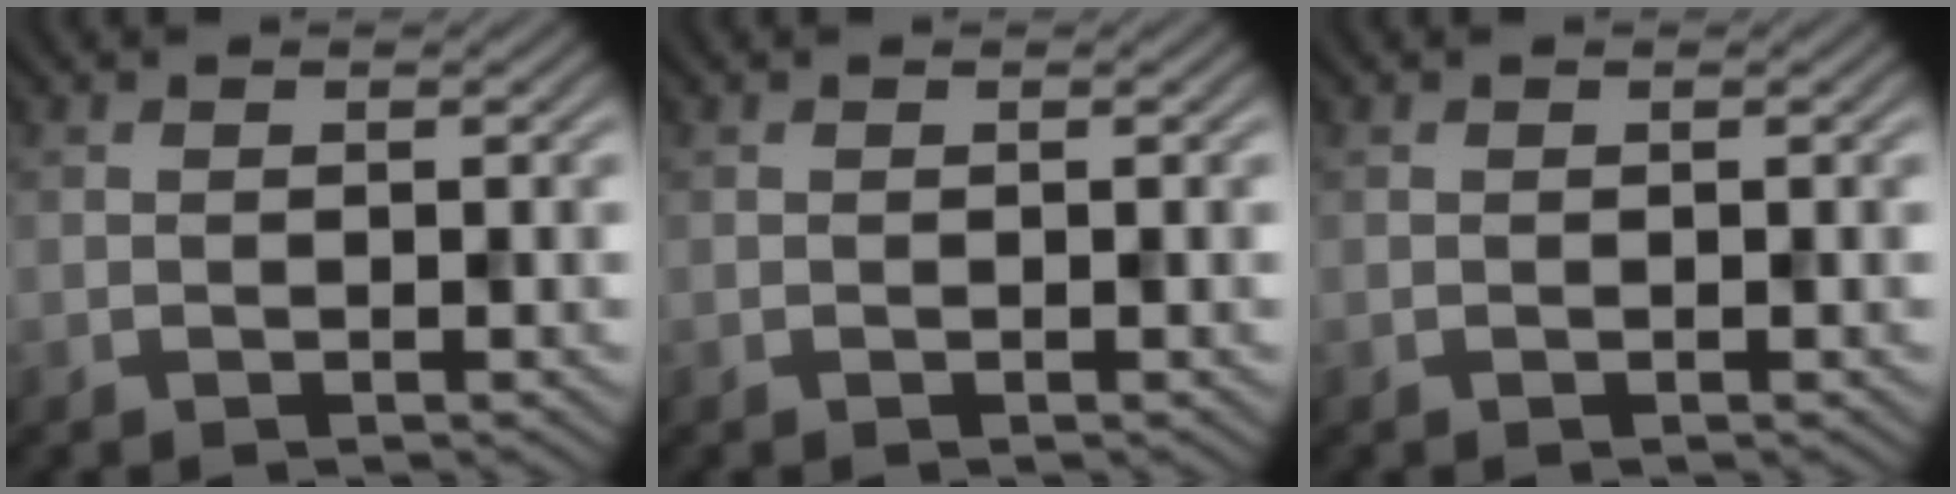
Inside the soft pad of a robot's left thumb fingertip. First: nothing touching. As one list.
[{"total": 0.0}, {"total": 0.0}]